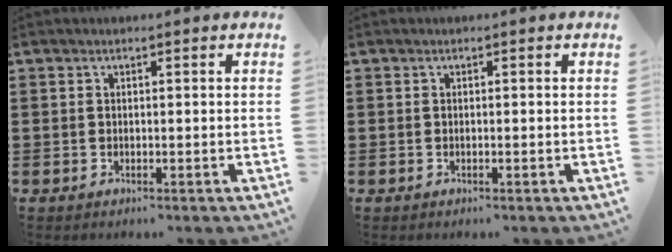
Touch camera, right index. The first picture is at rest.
{"total": 0.0}